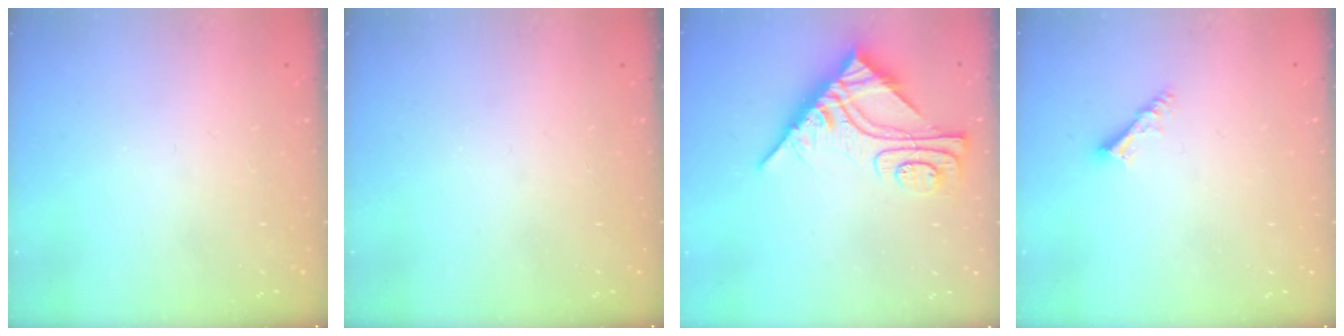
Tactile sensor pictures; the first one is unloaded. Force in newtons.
{"total": 0.0}
{"total": 10.6, "press": 10.5, "slide": 1.0}
{"total": 4.4, "press": 4.4, "slide": 0.1}